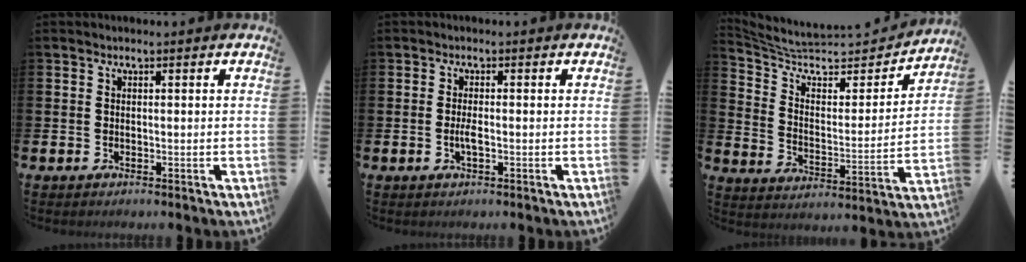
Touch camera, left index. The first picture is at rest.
{"total": 1.7, "force": [-0.4, 0.5, 1.6], "torque": [-0.037, 0.005, -0.006]}
{"total": 6.9, "force": [5.8, 2.4, 2.7], "torque": [-0.089, -0.047, 0.094]}